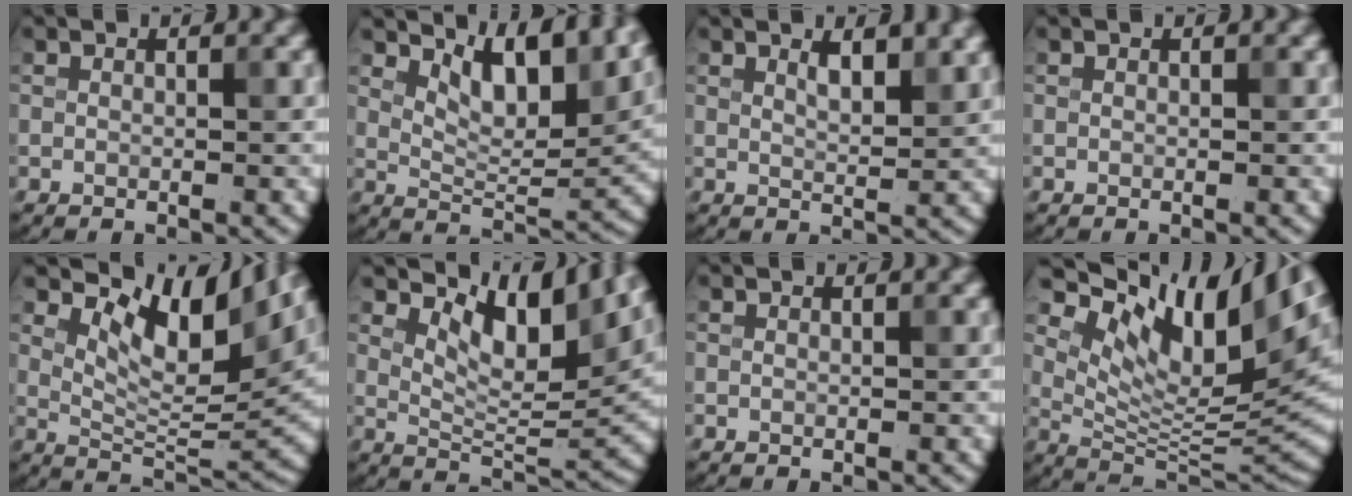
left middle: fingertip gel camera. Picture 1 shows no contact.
{"total": 7.5, "force": [4.5, 3.1, 5.2], "torque": [-0.081, -0.007, 0.076]}
{"total": 2.8, "force": [1.8, 0.8, 2.1], "torque": [-0.028, -0.002, 0.031]}
{"total": 0.0}
{"total": 9.5, "force": [5.1, 3.9, 7.1], "torque": [-0.111, -0.003, 0.091]}
{"total": 8.0, "force": [4.4, 3.3, 5.8], "torque": [-0.086, -0.005, 0.075]}
{"total": 0.0}
{"total": 13.3, "force": [7.1, 5.0, 10.1], "torque": [-0.172, 0.009, 0.138]}